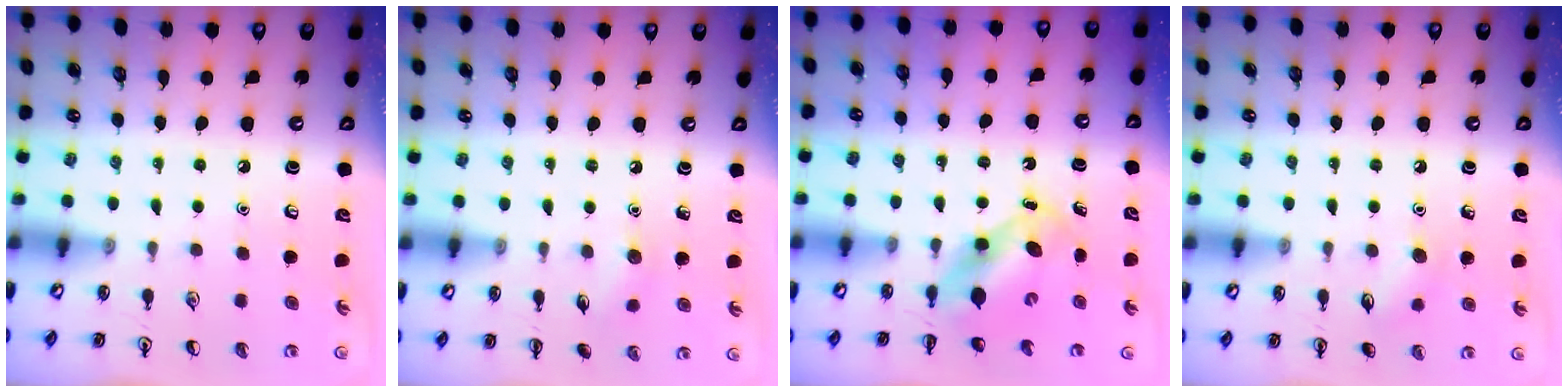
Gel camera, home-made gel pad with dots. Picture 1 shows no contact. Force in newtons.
{"total": 5.6, "press": 5.4, "slide": 1.5}
{"total": 6.0, "press": 5.9, "slide": 0.7}
{"total": 7.6, "press": 7.4, "slide": 1.8}